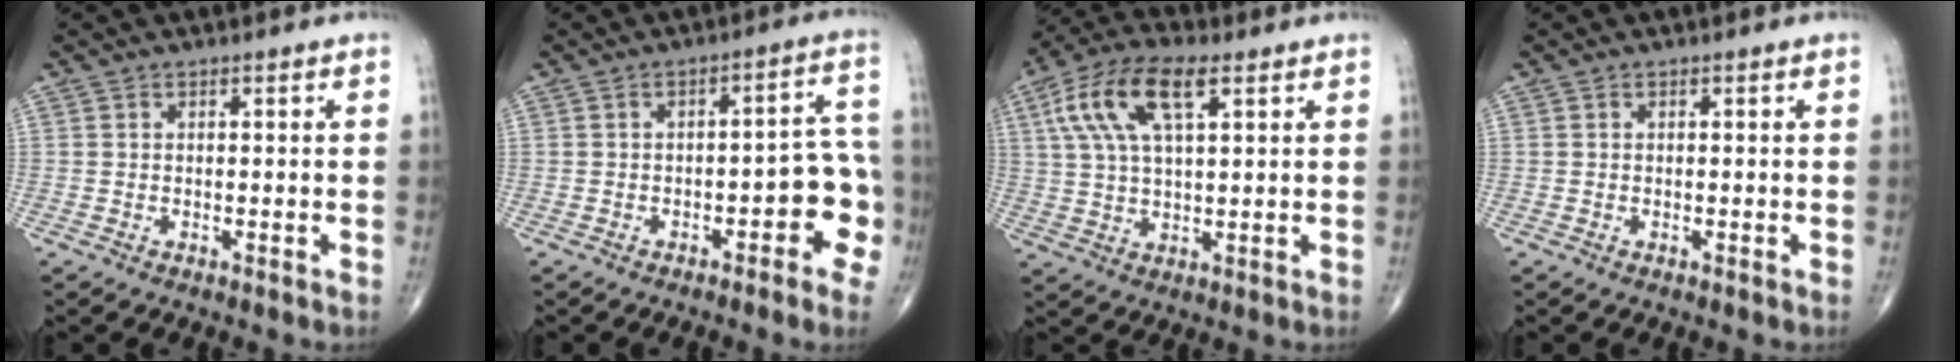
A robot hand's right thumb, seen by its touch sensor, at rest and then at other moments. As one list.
[{"total": 9.3, "force": [-3.1, 3.7, 7.9], "torque": [-0.058, 0.041, -0.042]}, {"total": 13.5, "force": [5.2, 5.7, 11.0], "torque": [-0.222, 0.013, 0.093]}, {"total": 0.0}]